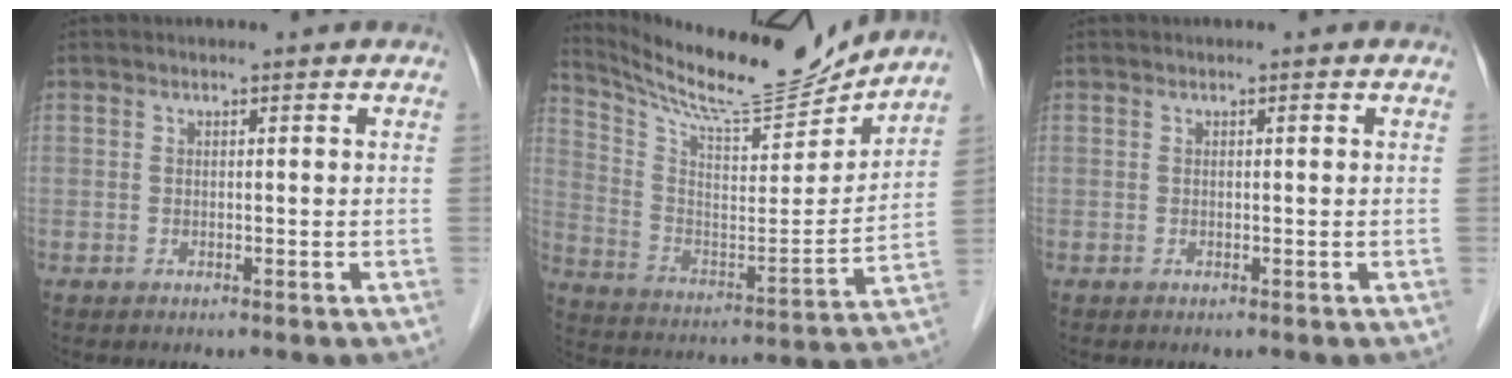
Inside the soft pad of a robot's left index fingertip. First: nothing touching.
{"total": 18.4, "force": [17.3, 1.5, 5.9], "torque": [-0.129, -0.038, 0.280]}
{"total": 0.0}